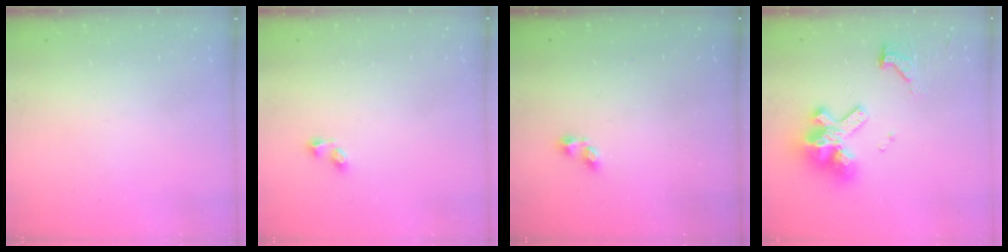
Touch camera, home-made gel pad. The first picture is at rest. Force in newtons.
{"total": 2.6, "press": 2.3, "slide": 1.2}
{"total": 0.9, "press": 0.4, "slide": 0.8}
{"total": 14.4, "press": 14.4, "slide": 1.3}